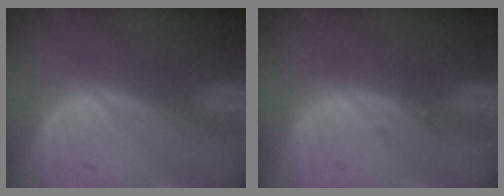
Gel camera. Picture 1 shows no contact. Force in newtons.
{"total": 0.7, "press": 0.7, "slide": 0.3}